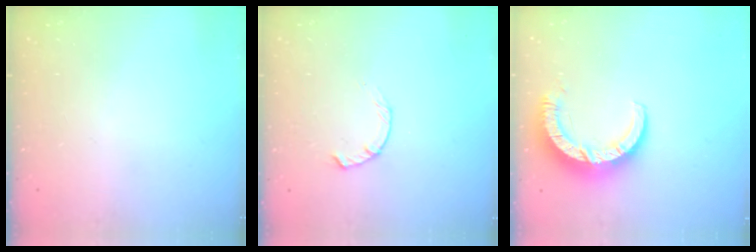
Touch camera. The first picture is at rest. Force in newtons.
{"total": 1.8, "press": 1.8, "slide": 0.3}
{"total": 9.0, "press": 9.0, "slide": 0.9}